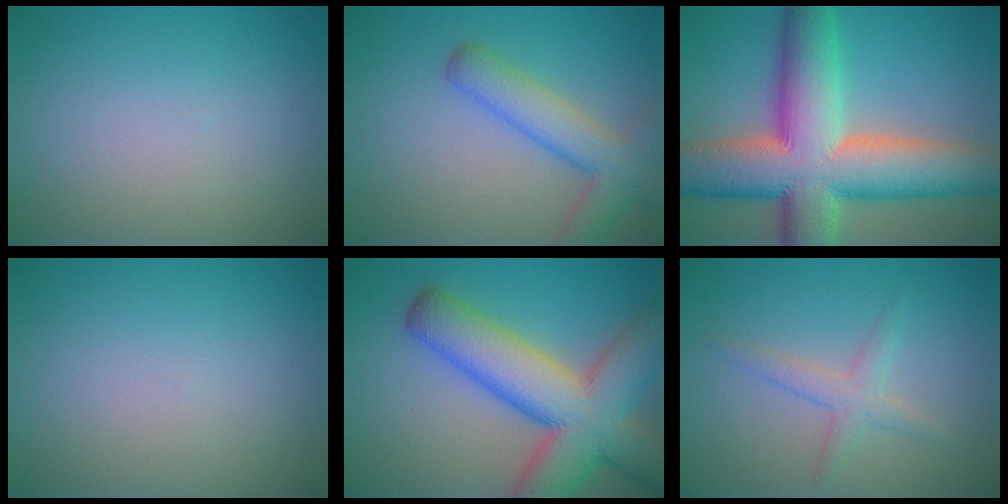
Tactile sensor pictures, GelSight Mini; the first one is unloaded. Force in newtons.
{"total": 5.0, "press": 5.0, "slide": 0.2}
{"total": 15.2, "press": 15.2, "slide": 0.8}
{"total": 0.0}
{"total": 12.5, "press": 12.5, "slide": 0.6}
{"total": 2.2, "press": 2.2, "slide": 0.1}